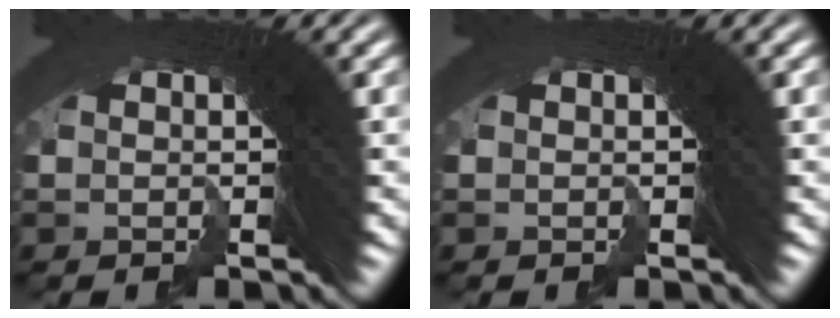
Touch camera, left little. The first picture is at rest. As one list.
[{"total": 0.0}]